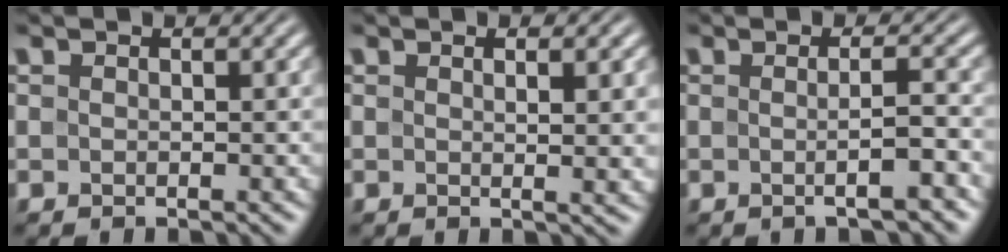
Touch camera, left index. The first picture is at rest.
{"total": 3.5, "force": [0.9, 0.9, 3.3], "torque": [-0.038, 0.003, 0.014]}
{"total": 3.5, "force": [-0.5, 0.9, 3.4], "torque": [-0.036, 0.003, -0.007]}